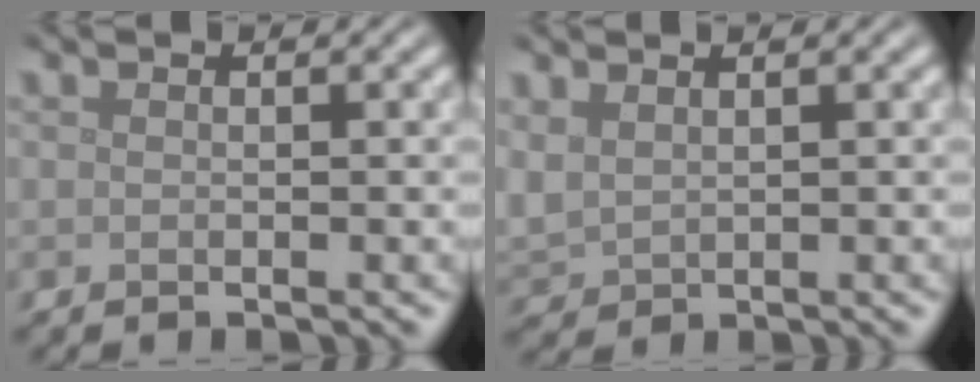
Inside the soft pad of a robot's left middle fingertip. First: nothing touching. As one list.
[{"total": 2.1, "force": [1.4, 1.1, 1.2], "torque": [-0.036, 0.005, 0.037]}]